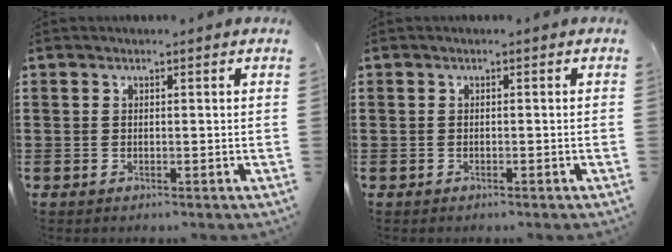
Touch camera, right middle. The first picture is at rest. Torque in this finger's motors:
{"motor_torque": [0.38, 0.15, 0.07, 0.01]}